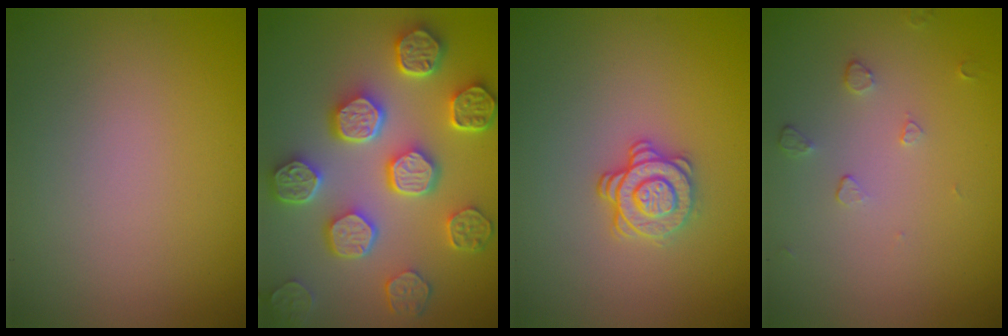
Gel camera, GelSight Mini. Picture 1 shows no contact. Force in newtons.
{"total": 8.5, "press": 6.6, "slide": 5.3}
{"total": 2.9, "press": 2.5, "slide": 1.3}
{"total": 0.9, "press": 0.6, "slide": 0.7}